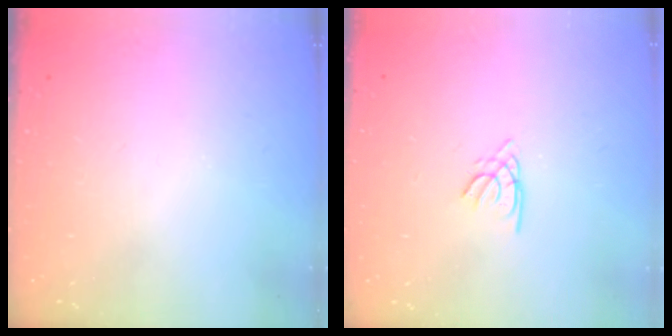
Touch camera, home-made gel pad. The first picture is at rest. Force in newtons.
{"total": 1.2, "press": 1.1, "slide": 0.3}